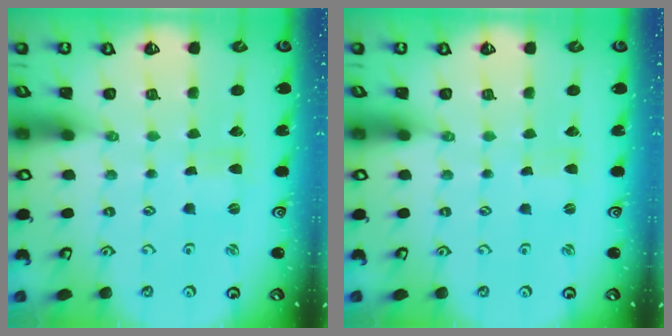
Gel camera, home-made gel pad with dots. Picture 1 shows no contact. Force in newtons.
{"total": 0.0}